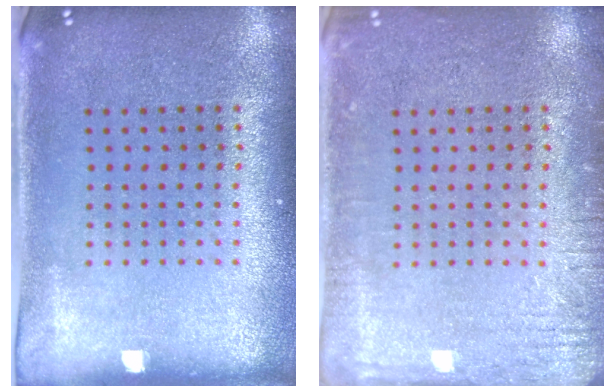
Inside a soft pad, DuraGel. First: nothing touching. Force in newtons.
{"total": 2.5, "press": 2.5, "slide": 0.3}